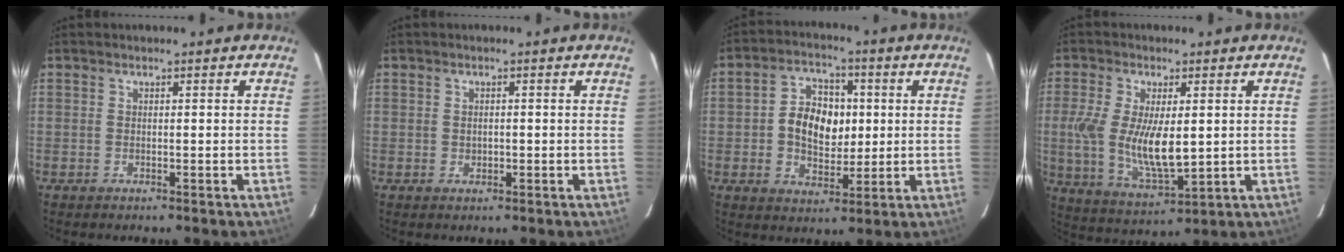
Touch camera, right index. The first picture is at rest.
{"total": 1.3, "force": [-0.1, 1.1, 0.8], "torque": [-0.011, 0.001, -0.001]}
{"total": 9.7, "force": [0.4, 7.1, 6.7], "torque": [-0.129, 0.020, 0.011]}
{"total": 12.8, "force": [0.2, 5.3, 11.7], "torque": [-0.243, -0.014, 0.011]}